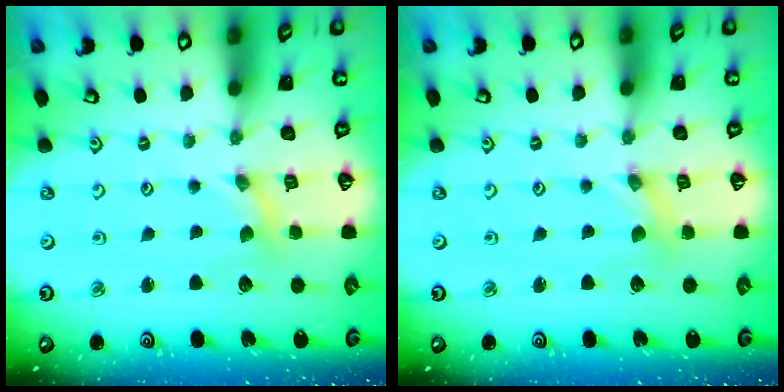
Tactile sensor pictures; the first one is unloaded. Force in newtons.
{"total": 1.0, "press": 1.0, "slide": 0.2}